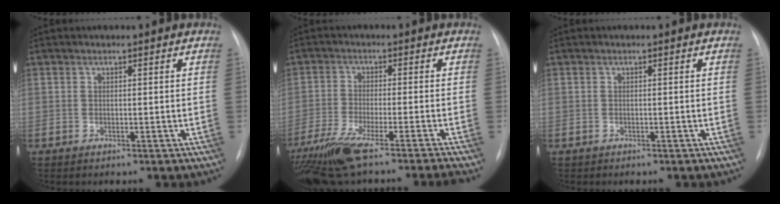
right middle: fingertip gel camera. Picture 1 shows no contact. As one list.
[{"total": 18.0, "force": [-14.5, -0.5, 10.7], "torque": [-0.191, -0.048, -0.239]}, {"total": 0.0}]